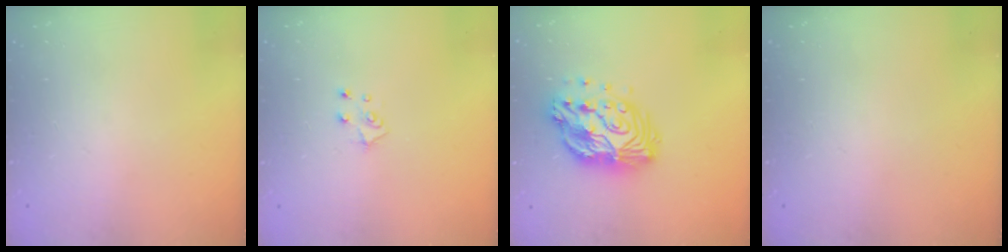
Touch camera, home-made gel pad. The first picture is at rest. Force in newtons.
{"total": 5.6, "press": 5.6, "slide": 0.5}
{"total": 15.1, "press": 15.0, "slide": 1.2}
{"total": 0.0}